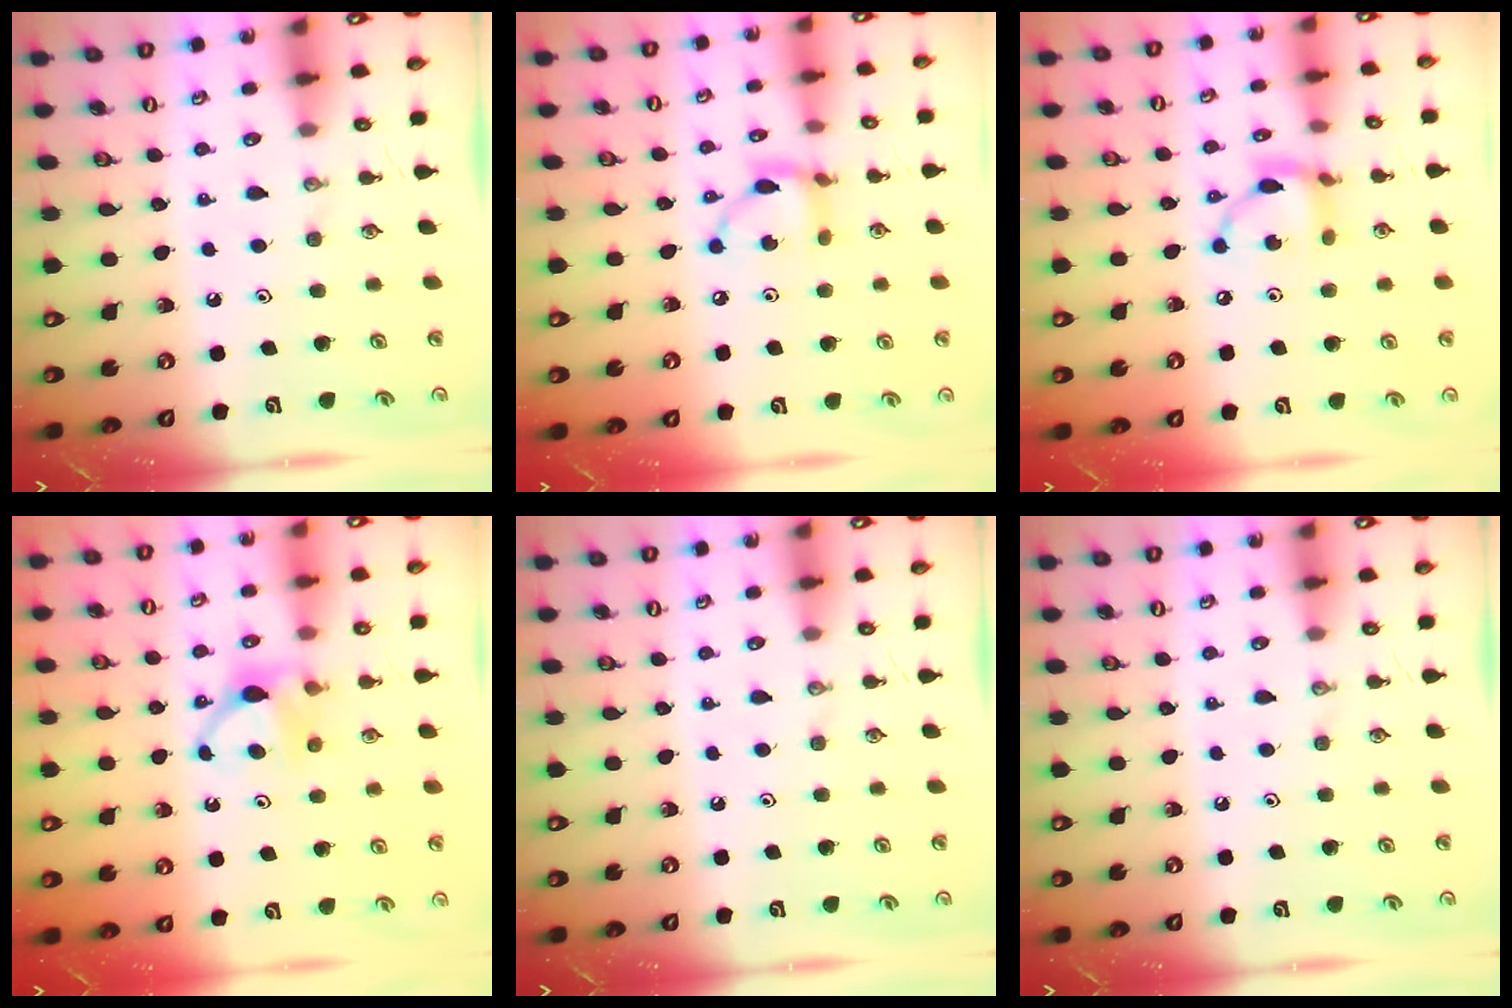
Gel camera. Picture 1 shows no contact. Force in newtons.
{"total": 7.1, "press": 7.1, "slide": 0.1}
{"total": 9.0, "press": 9.0, "slide": 0.3}
{"total": 5.9, "press": 5.8, "slide": 0.8}
{"total": 0.0}
{"total": 0.0}